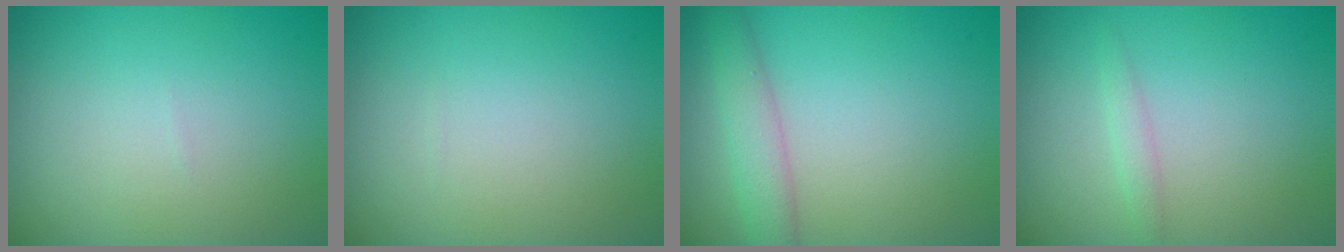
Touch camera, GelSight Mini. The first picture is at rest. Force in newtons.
{"total": 0.0}
{"total": 2.9, "press": 2.9, "slide": 0.1}
{"total": 1.0, "press": 1.0, "slide": 0.0}